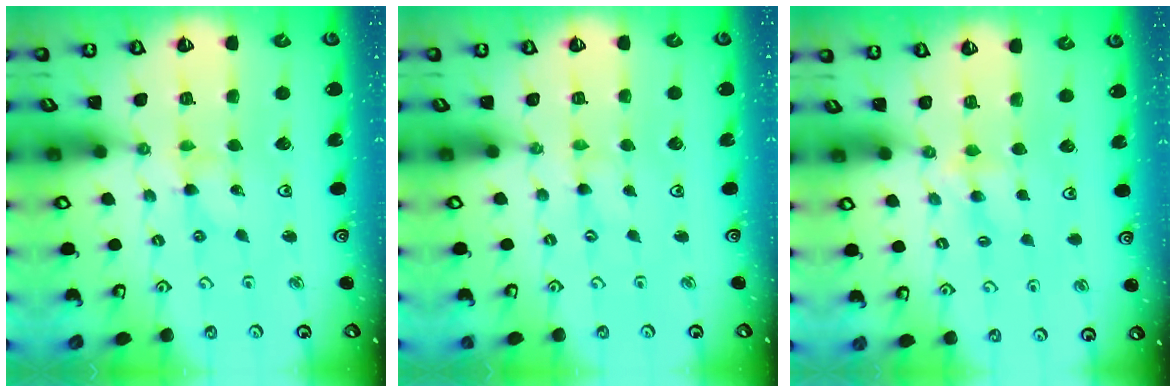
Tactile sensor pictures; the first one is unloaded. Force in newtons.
{"total": 0.0}
{"total": 3.4, "press": 3.4, "slide": 0.5}